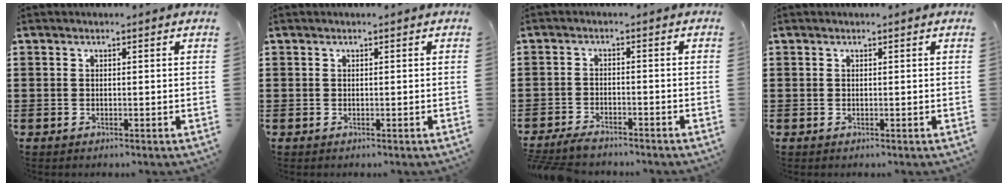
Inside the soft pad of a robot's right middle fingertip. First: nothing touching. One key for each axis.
{"total": 0.0}
{"total": 2.9, "fx": -2.8, "fy": 0.4, "fz": 0.7, "tx": -0.022, "ty": 0.001, "tz": -0.060}
{"total": 0.0}